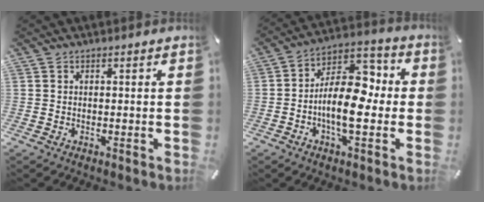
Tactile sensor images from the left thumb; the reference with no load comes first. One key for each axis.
{"total": 13.5, "fx": -2.6, "fy": 7.4, "fz": 11.0, "tx": -0.182, "ty": 0.004, "tz": -0.046}